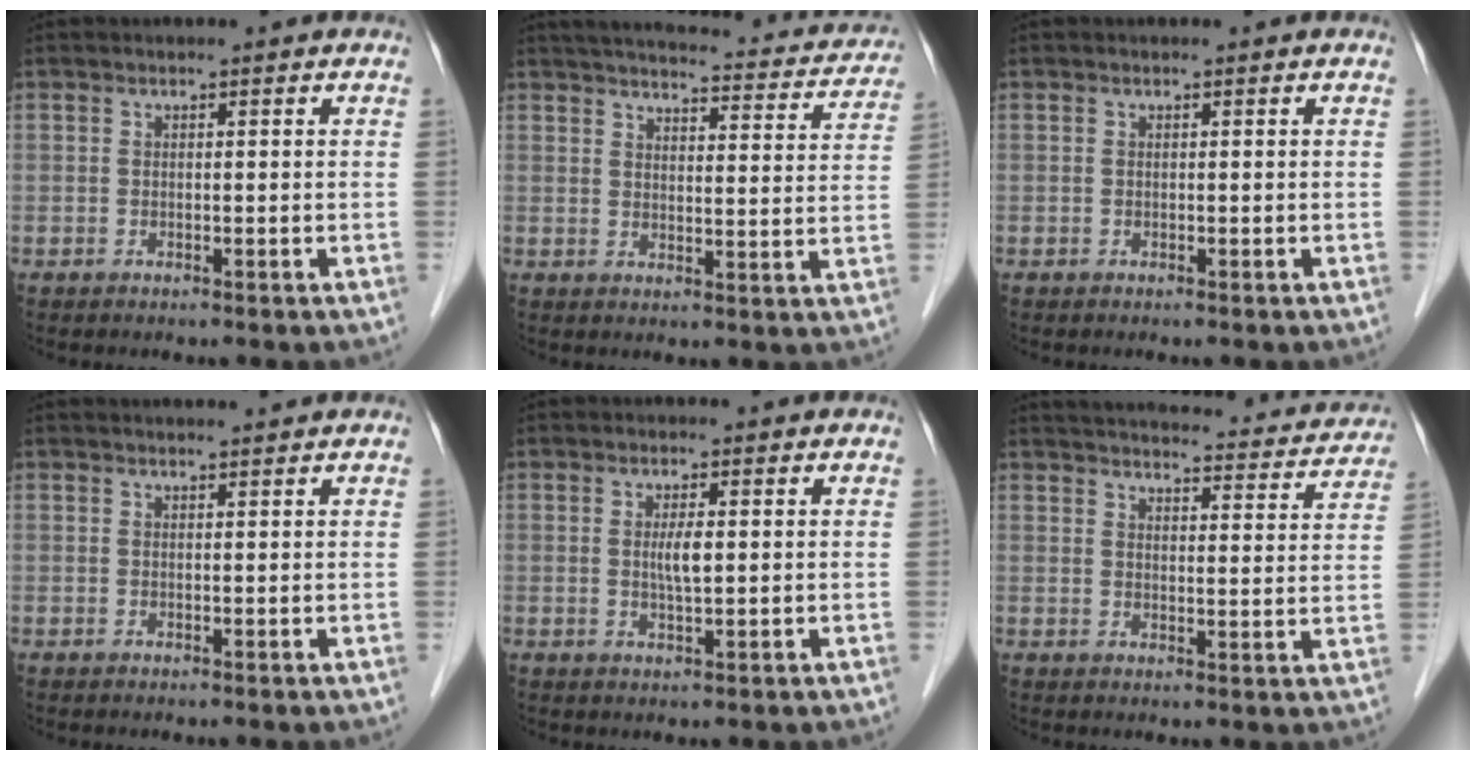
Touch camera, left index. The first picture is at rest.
{"total": 23.9, "force": [21.9, 4.9, 8.4], "torque": [-0.118, -0.014, 0.257]}
{"total": 0.0}
{"total": 2.2, "force": [2.2, -0.1, 0.6], "torque": [-0.008, 0.009, 0.031]}
{"total": 2.7, "force": [0.4, 0.3, 2.6], "torque": [-0.051, -0.002, 0.008]}
{"total": 24.3, "force": [22.9, 4.6, 6.7], "torque": [-0.097, -0.022, 0.271]}